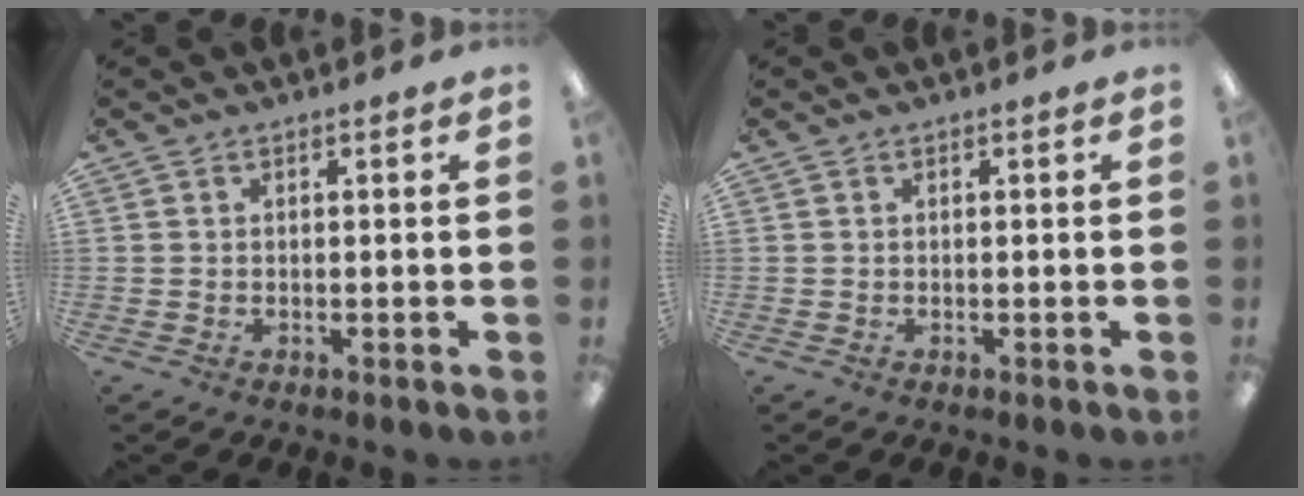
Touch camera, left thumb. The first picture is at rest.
{"total": 0.0}